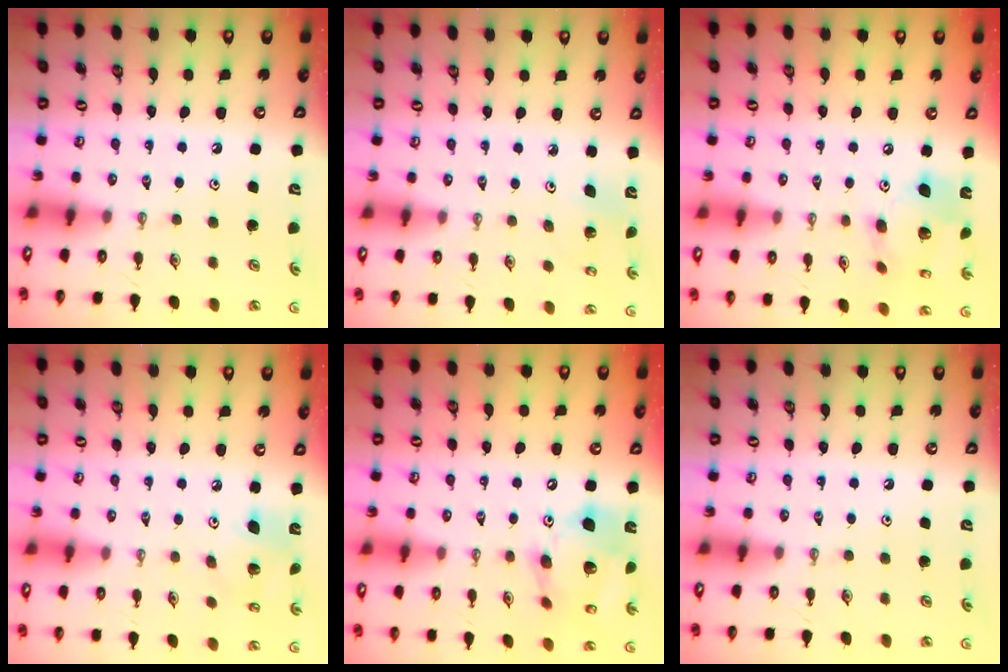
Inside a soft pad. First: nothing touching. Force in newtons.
{"total": 3.5, "press": 3.5, "slide": 0.2}
{"total": 14.5, "press": 14.4, "slide": 1.5}
{"total": 8.7, "press": 8.7, "slide": 0.5}
{"total": 17.2, "press": 17.0, "slide": 3.2}
{"total": 0.0}